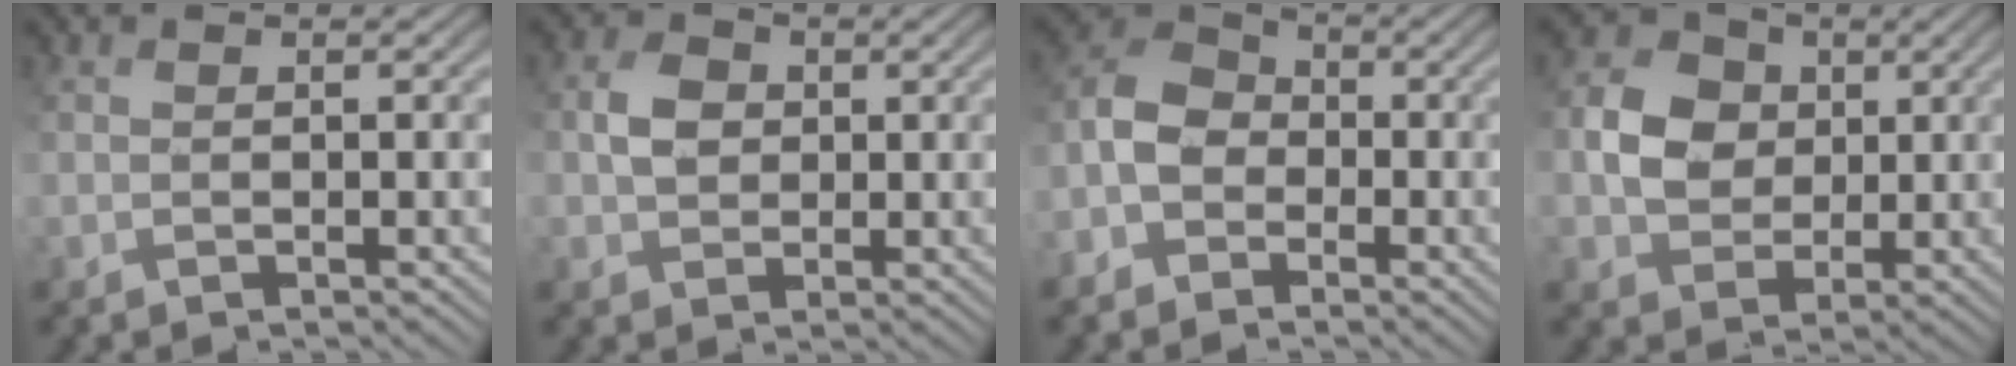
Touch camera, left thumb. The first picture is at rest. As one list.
[{"total": 2.9, "force": [0.9, 2.5, 1.0], "torque": [-0.024, 0.013, 0.012]}, {"total": 5.3, "force": [-2.3, 4.0, 2.5], "torque": [-0.071, 0.008, -0.062]}, {"total": 5.5, "force": [1.3, 4.9, 2.3], "torque": [-0.050, 0.017, 0.018]}]